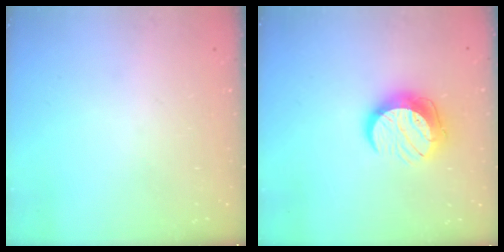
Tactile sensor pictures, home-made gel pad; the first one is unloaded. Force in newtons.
{"total": 12.1, "press": 12.1, "slide": 0.6}